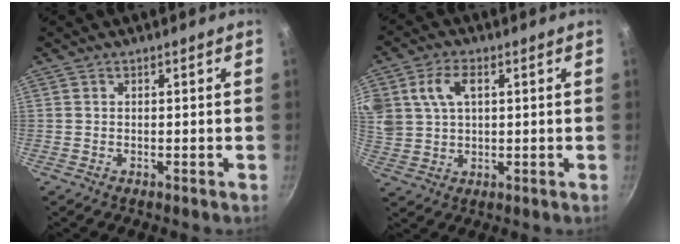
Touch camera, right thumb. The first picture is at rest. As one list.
[{"total": 12.3, "force": [4.1, 8.6, 7.8], "torque": [-0.165, 0.015, 0.079]}]